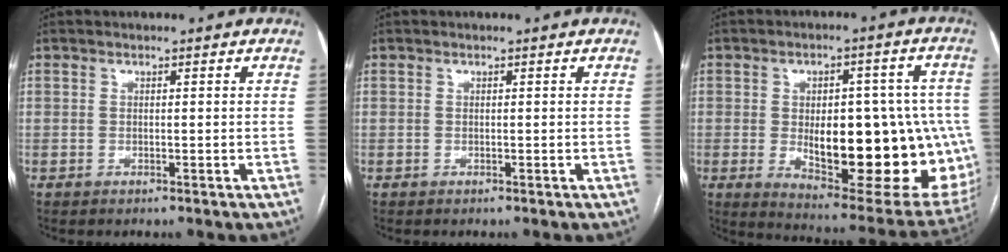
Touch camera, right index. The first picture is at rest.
{"total": 0.0}
{"total": 24.0, "force": [-2.8, 9.3, 21.9], "torque": [-0.232, 0.010, -0.008]}